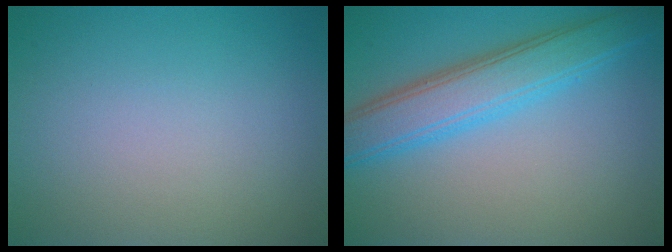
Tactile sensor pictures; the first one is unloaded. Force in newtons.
{"total": 5.5, "press": 5.5, "slide": 0.2}